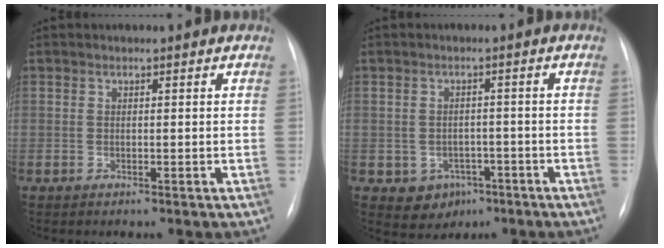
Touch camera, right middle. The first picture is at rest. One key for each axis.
{"total": 5.0, "fx": -2.3, "fy": 4.1, "fz": 1.6, "tx": -0.019, "ty": 0.009, "tz": -0.021}